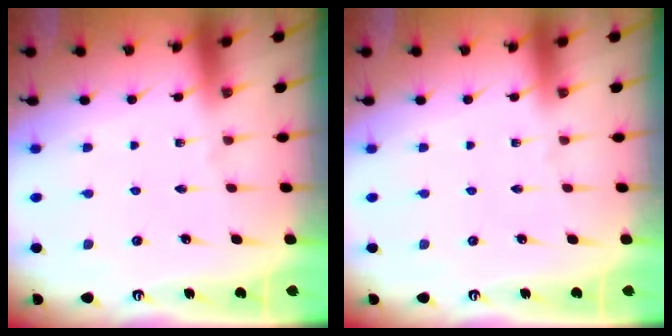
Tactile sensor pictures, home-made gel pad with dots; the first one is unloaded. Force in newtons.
{"total": 0.0}